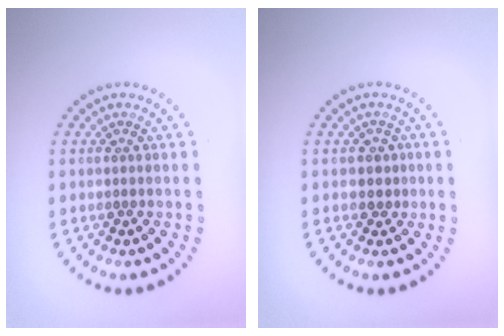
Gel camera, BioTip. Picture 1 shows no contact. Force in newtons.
{"total": 1.5, "press": 1.2, "slide": 1.0}